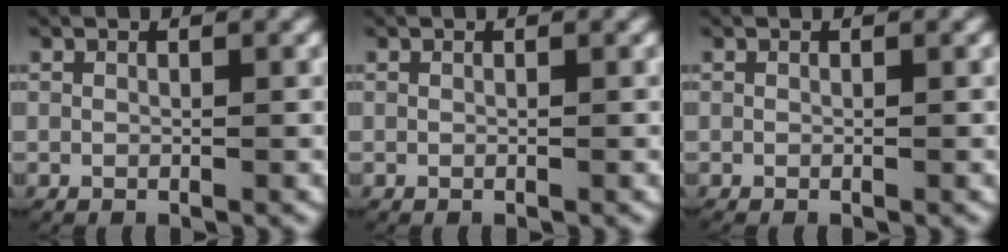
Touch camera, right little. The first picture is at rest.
{"total": 0.0}
{"total": 0.0}